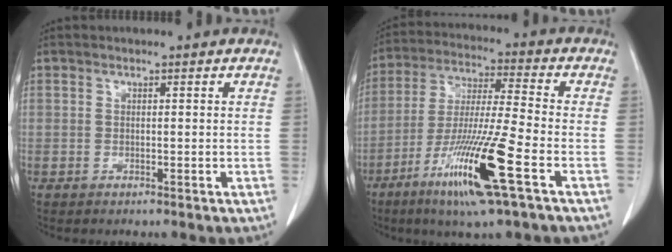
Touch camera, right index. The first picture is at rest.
{"total": 15.6, "force": [-7.1, -0.2, 13.8], "torque": [-0.274, -0.030, -0.130]}